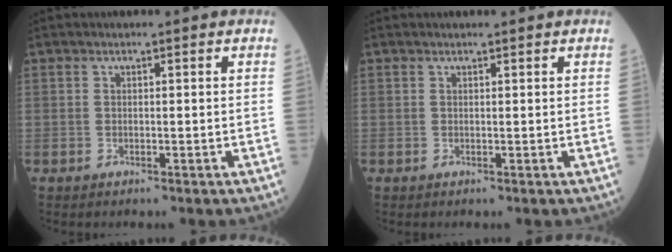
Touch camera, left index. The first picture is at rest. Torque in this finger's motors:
{"motor_torque": [-0.04, 0.08, -0.31, -0.01]}